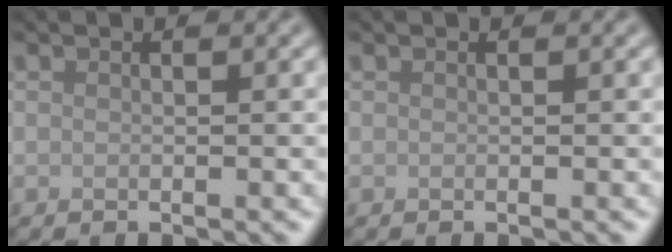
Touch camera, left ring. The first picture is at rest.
{"total": 0.0}